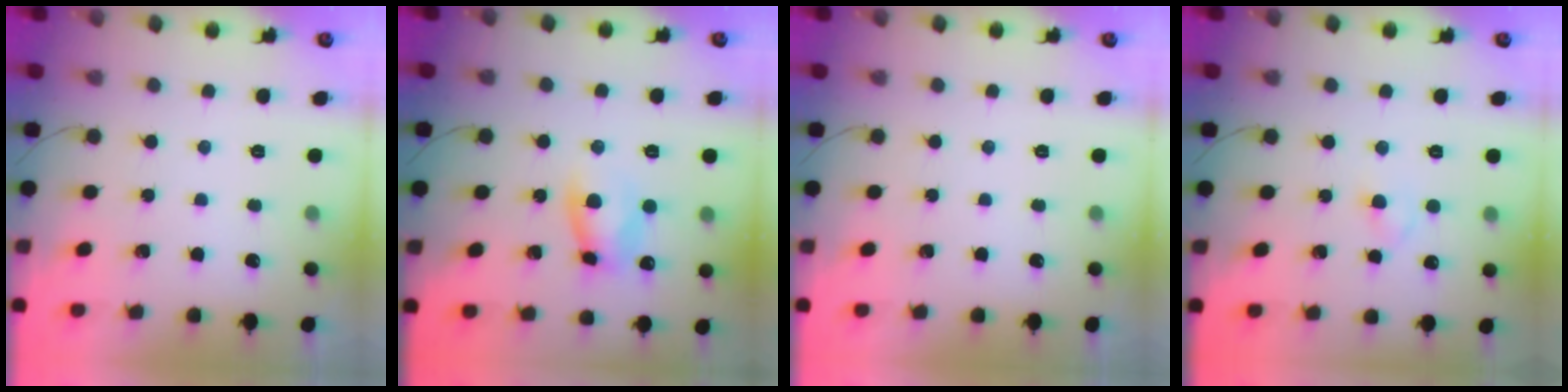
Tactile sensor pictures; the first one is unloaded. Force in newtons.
{"total": 6.7, "press": 6.7, "slide": 0.2}
{"total": 0.0}
{"total": 2.1, "press": 1.9, "slide": 0.9}